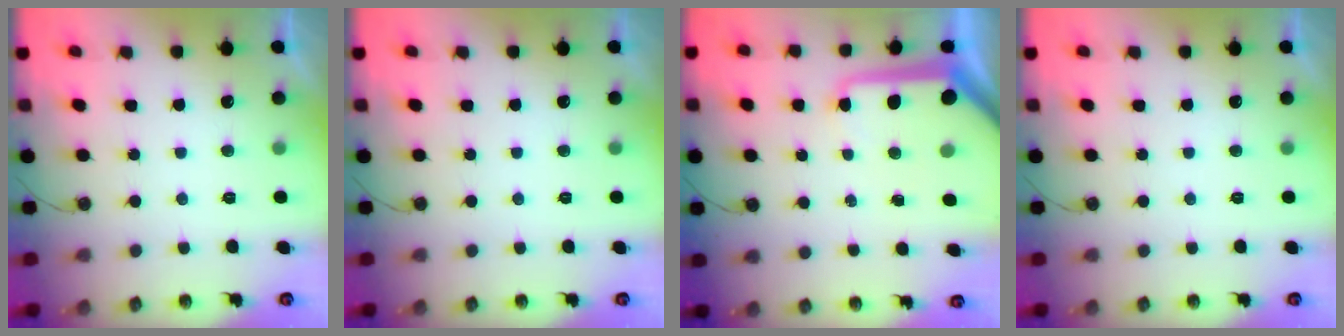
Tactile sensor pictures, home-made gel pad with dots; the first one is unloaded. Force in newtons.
{"total": 0.0}
{"total": 12.8, "press": 12.7, "slide": 1.3}
{"total": 0.0}